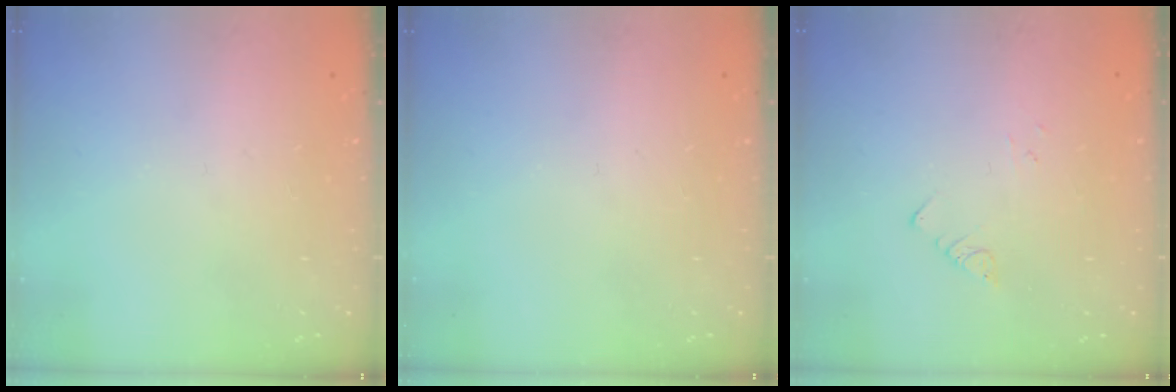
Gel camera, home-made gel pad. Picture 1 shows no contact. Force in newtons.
{"total": 0.0}
{"total": 1.8, "press": 1.8, "slide": 0.2}